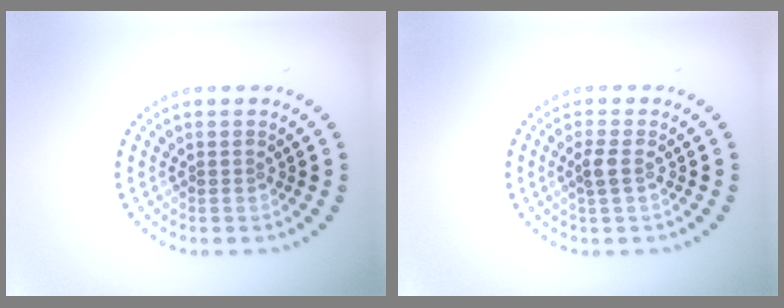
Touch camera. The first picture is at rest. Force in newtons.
{"total": 1.3, "press": 1.2, "slide": 0.5}